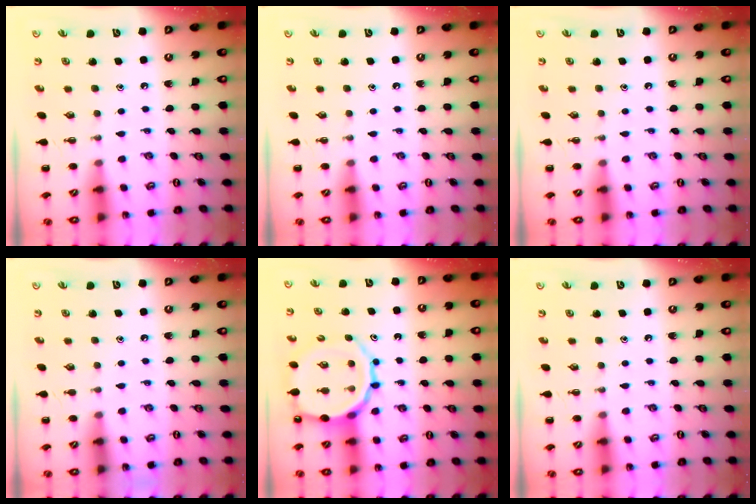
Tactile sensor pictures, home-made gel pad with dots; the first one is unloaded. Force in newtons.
{"total": 0.0}
{"total": 0.0}
{"total": 0.0}
{"total": 13.7, "press": 13.5, "slide": 2.6}
{"total": 0.0}